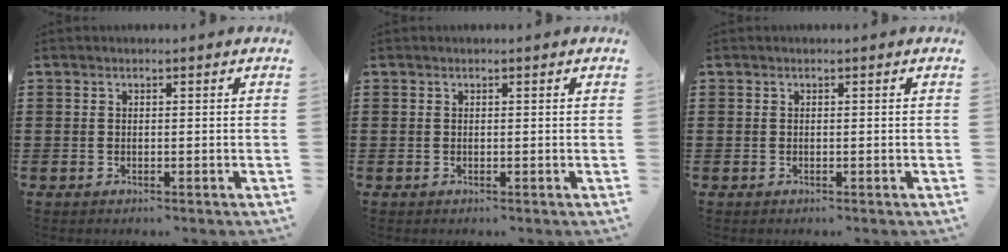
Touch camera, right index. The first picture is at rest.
{"total": 0.0}
{"total": 0.0}